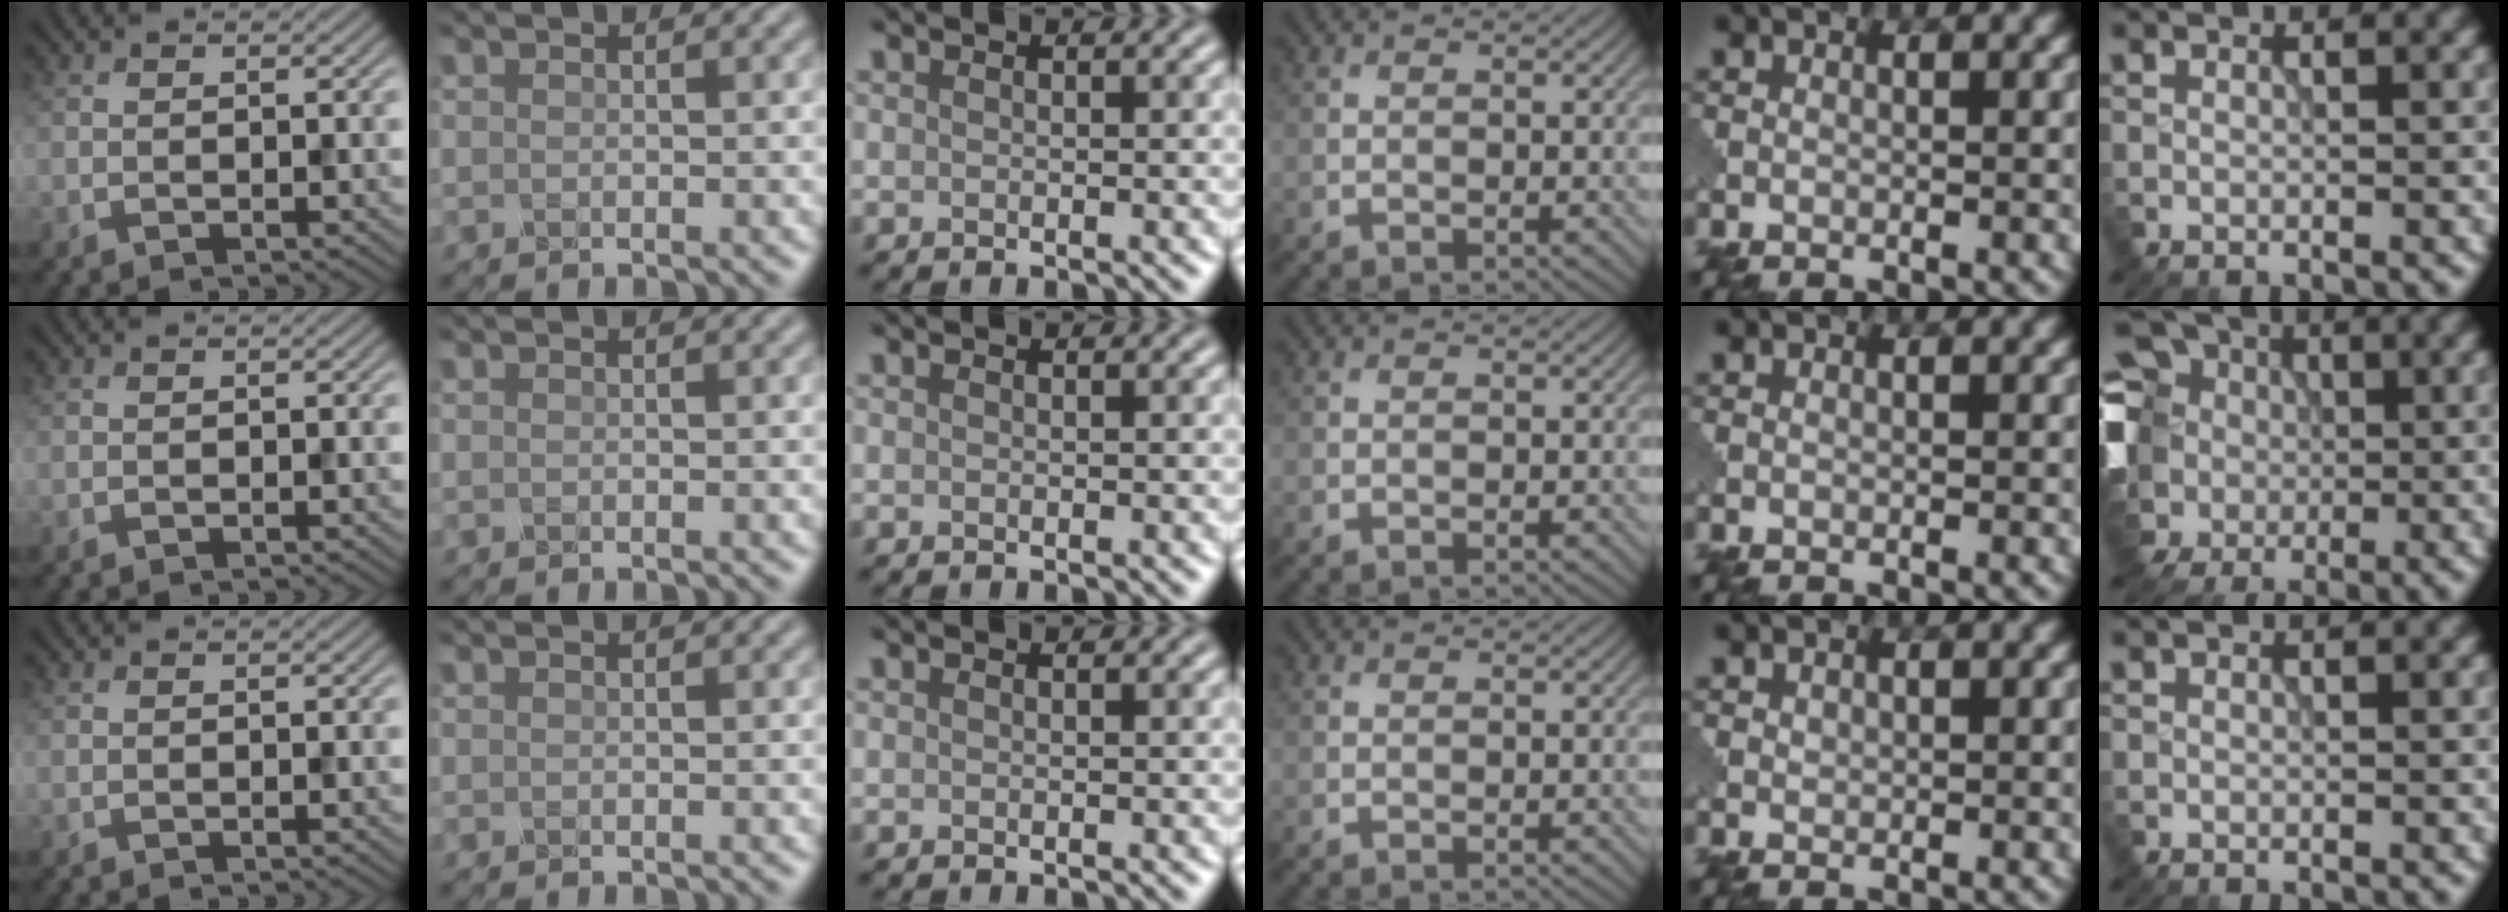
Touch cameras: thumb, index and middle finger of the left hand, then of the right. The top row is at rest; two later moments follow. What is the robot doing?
{"motion": "close", "object": "eyeshadow palette"}